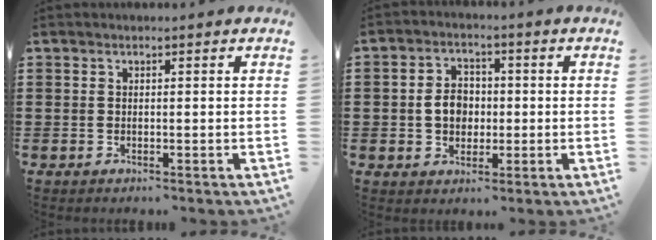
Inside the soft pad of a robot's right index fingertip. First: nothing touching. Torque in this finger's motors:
{"motor_torque": [1.53, 0.16, 0.36, 0.12]}